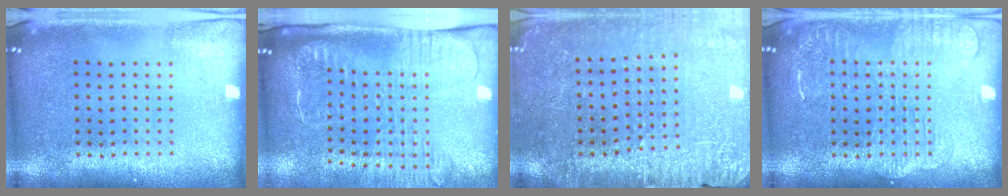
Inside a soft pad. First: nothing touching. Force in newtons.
{"total": 2.7, "press": 2.1, "slide": 1.7}
{"total": 2.9, "press": 2.9, "slide": 0.4}
{"total": 2.8, "press": 2.8, "slide": 0.3}